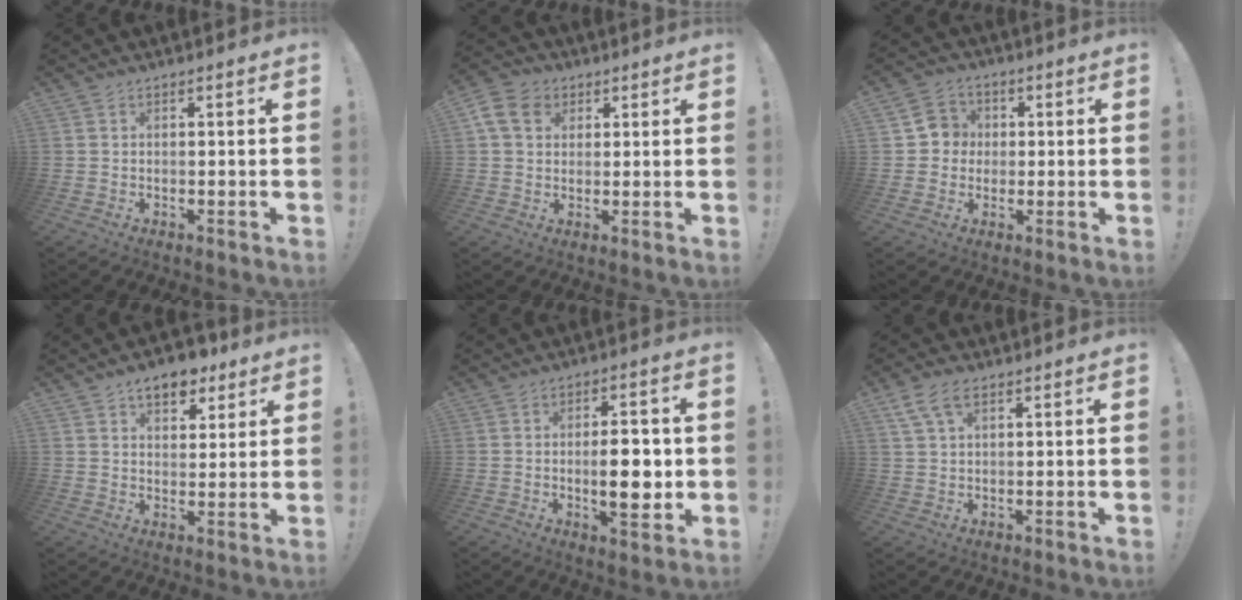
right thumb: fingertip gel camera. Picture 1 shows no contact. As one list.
[{"total": 9.5, "force": [3.4, 7.5, 4.6], "torque": [-0.083, 0.000, 0.070]}, {"total": 7.7, "force": [0.5, 7.5, 1.8], "torque": [-0.018, 0.010, 0.014]}, {"total": 9.6, "force": [6.1, 5.6, 4.9], "torque": [-0.059, -0.031, 0.110]}, {"total": 10.3, "force": [-0.8, 3.8, 9.6], "torque": [-0.143, -0.005, -0.017]}, {"total": 7.1, "force": [3.6, 3.7, 4.8], "torque": [-0.095, -0.004, 0.070]}]